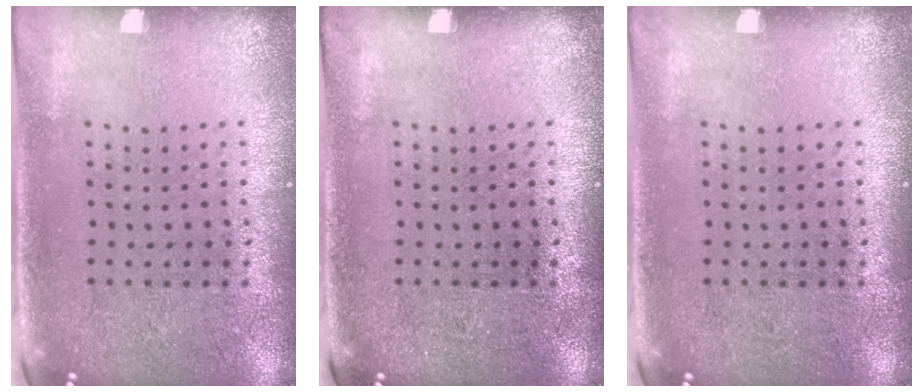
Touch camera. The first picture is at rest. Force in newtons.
{"total": 0.0}
{"total": 0.0}